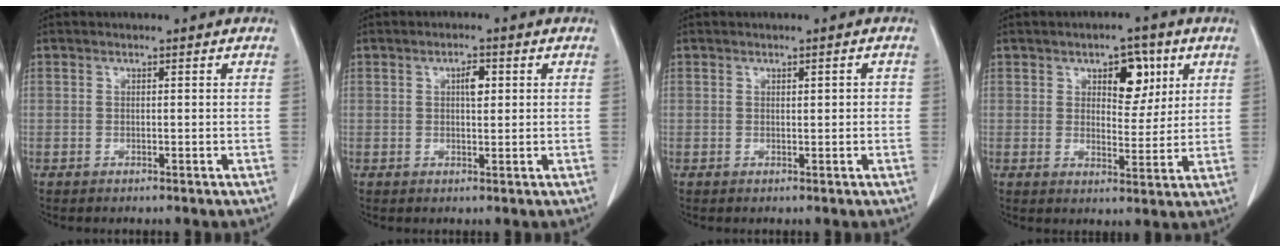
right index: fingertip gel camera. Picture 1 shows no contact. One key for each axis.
{"total": 2.5, "fx": 0.7, "fy": 1.0, "fz": 2.2, "tx": -0.036, "ty": 0.001, "tz": 0.012}
{"total": 1.3, "fx": 0.2, "fy": 0.5, "fz": 1.2, "tx": -0.019, "ty": 0.004, "tz": 0.006}
{"total": 6.4, "fx": 2.9, "fy": 3.3, "fz": 4.6, "tx": -0.061, "ty": 0.005, "tz": 0.044}